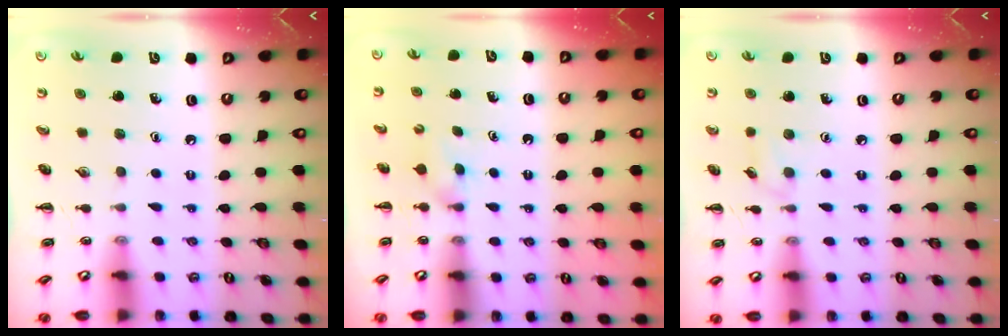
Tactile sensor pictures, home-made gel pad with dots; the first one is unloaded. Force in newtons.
{"total": 2.4, "press": 2.1, "slide": 1.0}
{"total": 3.2, "press": 2.9, "slide": 1.3}